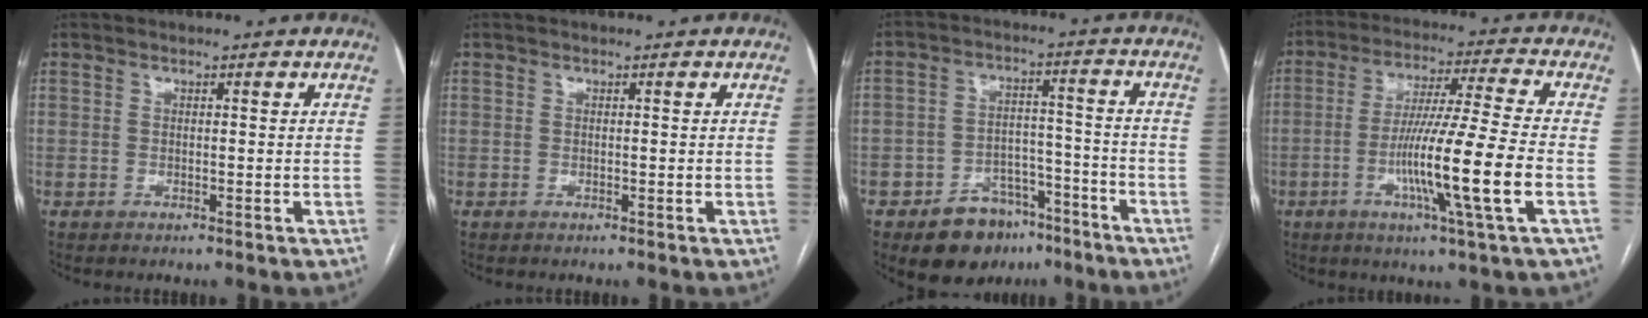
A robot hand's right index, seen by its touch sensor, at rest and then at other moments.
{"total": 0.0}
{"total": 10.0, "force": [-6.6, 6.4, 4.0], "torque": [-0.053, 0.027, -0.096]}
{"total": 13.9, "force": [-3.8, -1.4, 13.3], "torque": [-0.247, -0.014, -0.075]}